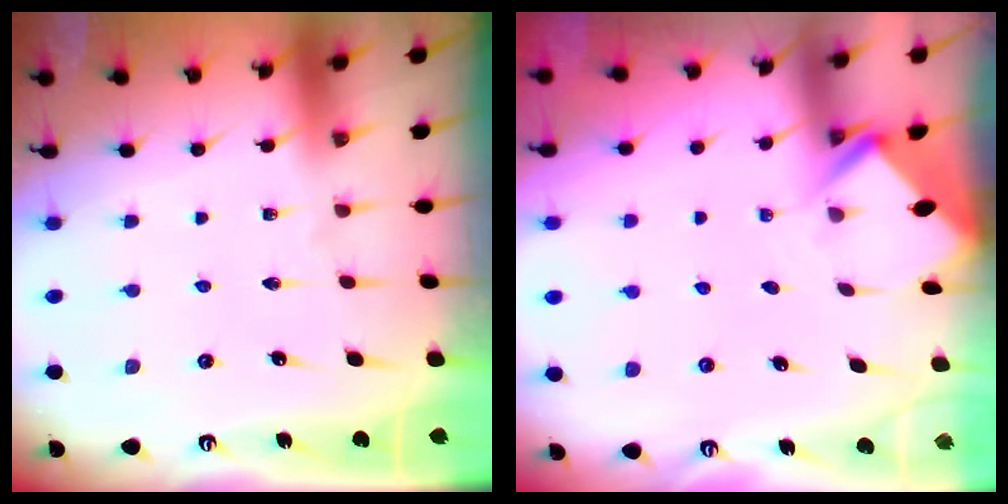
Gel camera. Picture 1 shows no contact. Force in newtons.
{"total": 2.8, "press": 2.8, "slide": 0.2}